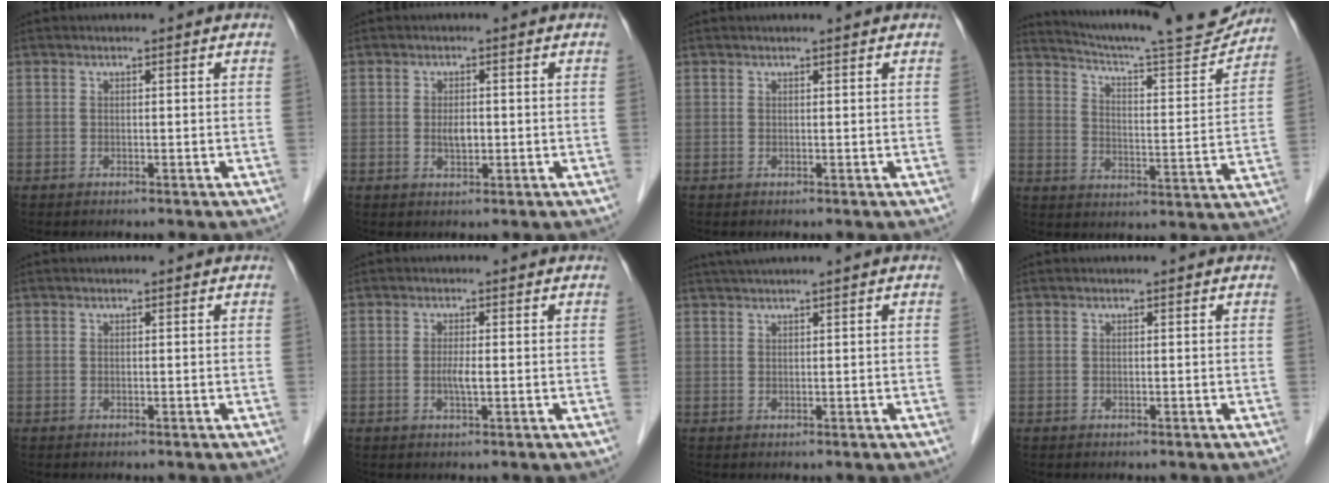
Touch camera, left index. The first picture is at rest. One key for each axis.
{"total": 2.1, "fx": -0.3, "fy": 1.0, "fz": 1.8, "tx": -0.036, "ty": -0.001, "tz": -0.002}
{"total": 1.0, "fx": 0.9, "fy": -0.1, "fz": 0.3, "tx": -0.007, "ty": 0.006, "tz": 0.014}
{"total": 19.0, "fx": 18.0, "fy": 0.9, "fz": 6.0, "tx": -0.100, "ty": -0.043, "tz": 0.244}
{"total": 0.0}
{"total": 1.8, "fx": -0.3, "fy": 0.1, "fz": 1.8, "tx": -0.039, "ty": -0.003, "tz": -0.005}
{"total": 2.5, "fx": 2.0, "fy": -0.7, "fz": 1.4, "tx": -0.027, "ty": 0.017, "tz": 0.043}
{"total": 0.0}